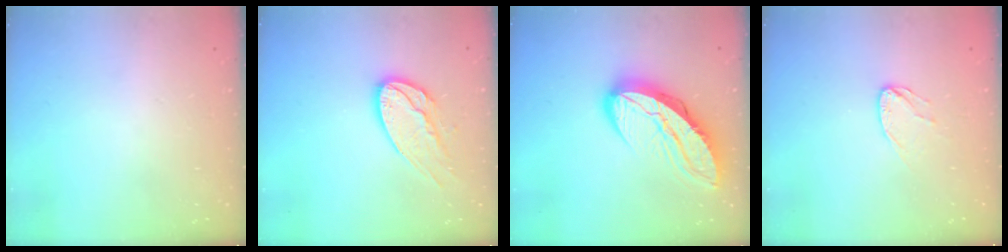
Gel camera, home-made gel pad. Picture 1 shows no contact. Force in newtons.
{"total": 14.0, "press": 14.0, "slide": 1.2}
{"total": 15.7, "press": 15.6, "slide": 1.4}
{"total": 5.6, "press": 5.6, "slide": 0.5}